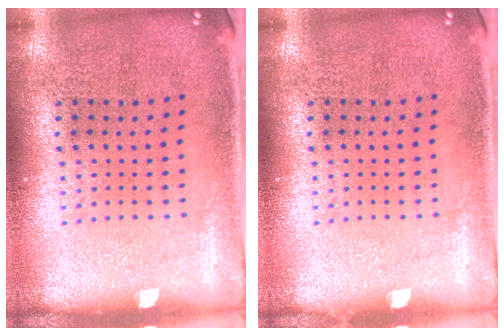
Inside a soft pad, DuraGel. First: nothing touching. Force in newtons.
{"total": 0.0}